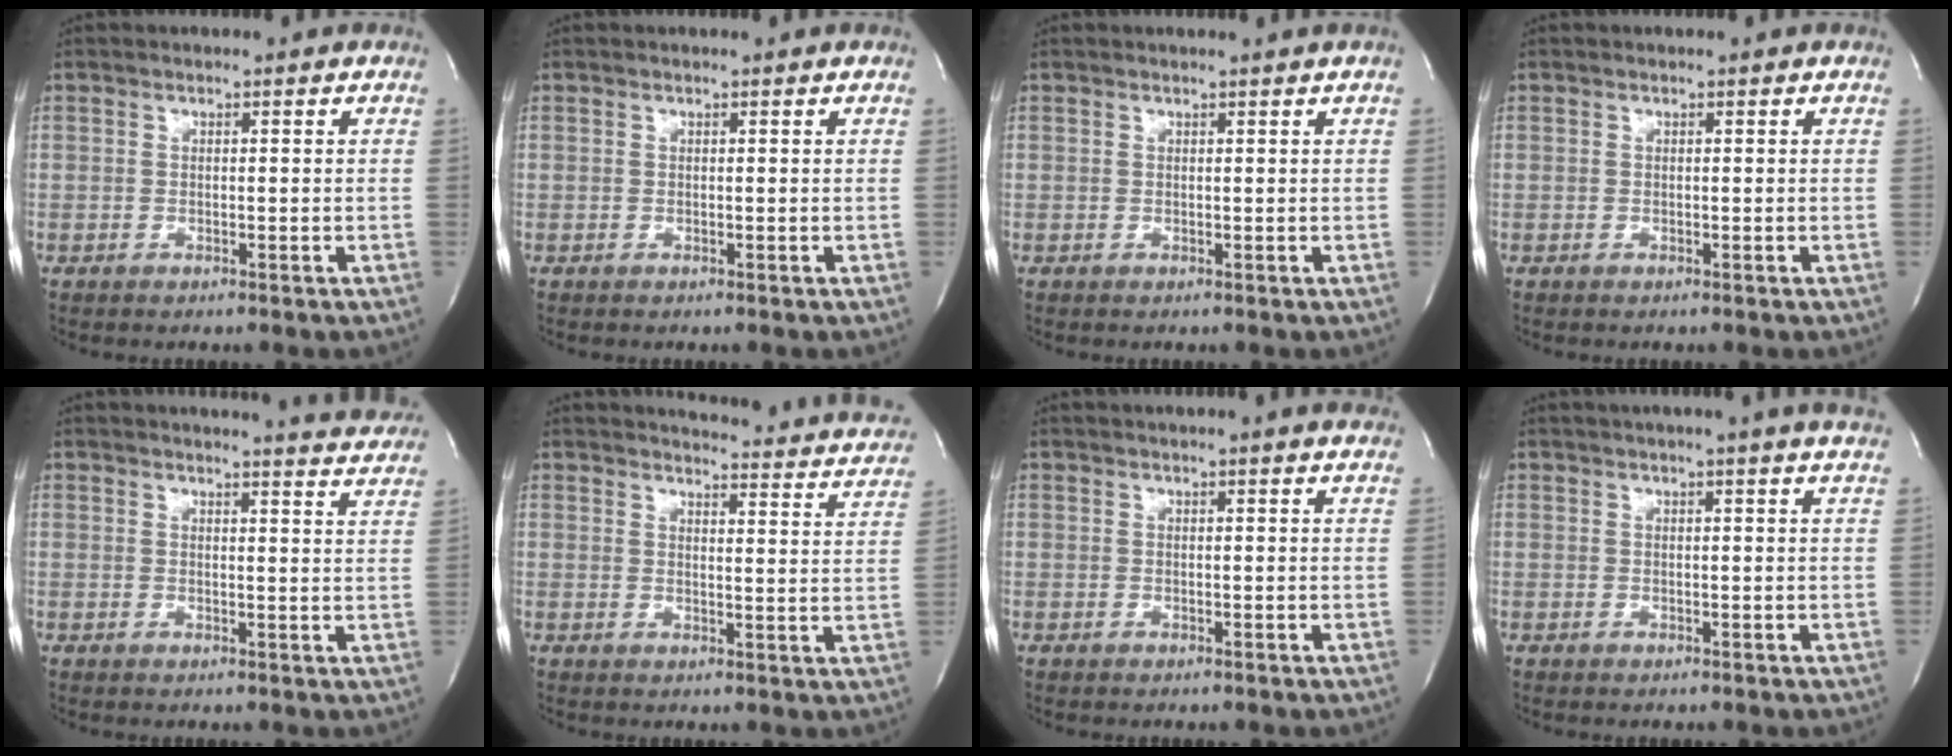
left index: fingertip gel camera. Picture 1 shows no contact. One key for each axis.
{"total": 0.0}
{"total": 1.0, "fx": 0.8, "fy": -0.5, "fz": 0.3, "tx": -0.012, "ty": -0.006, "tz": 0.018}
{"total": 0.0}
{"total": 14.5, "fx": 14.2, "fy": 0.3, "fz": 3.3, "tx": -0.040, "ty": -0.062, "tz": 0.147}
{"total": 20.2, "fx": 19.5, "fy": 2.1, "fz": 5.0, "tx": -0.058, "ty": -0.081, "tz": 0.207}
{"total": 8.5, "fx": 7.7, "fy": 0.0, "fz": 3.7, "tx": -0.059, "ty": 0.017, "tz": 0.081}
{"total": 9.1, "fx": 7.7, "fy": -1.0, "fz": 4.6, "tx": -0.068, "ty": 0.009, "tz": 0.078}